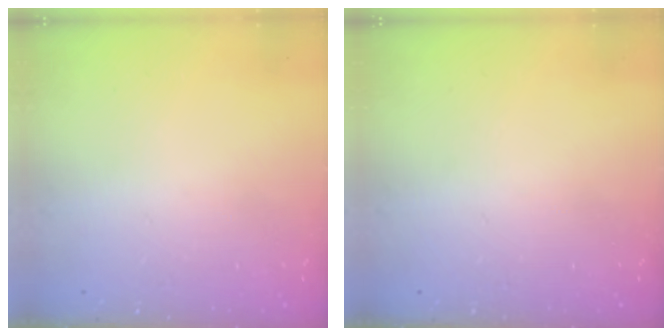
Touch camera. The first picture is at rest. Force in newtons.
{"total": 0.0}